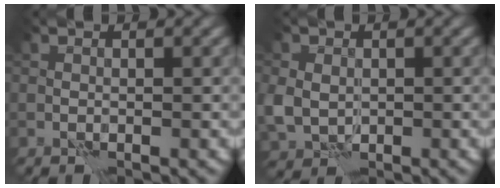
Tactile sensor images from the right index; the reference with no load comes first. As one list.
[{"total": 3.6, "force": [-0.2, 3.0, 2.0], "torque": [-0.051, -0.008, -0.005]}]